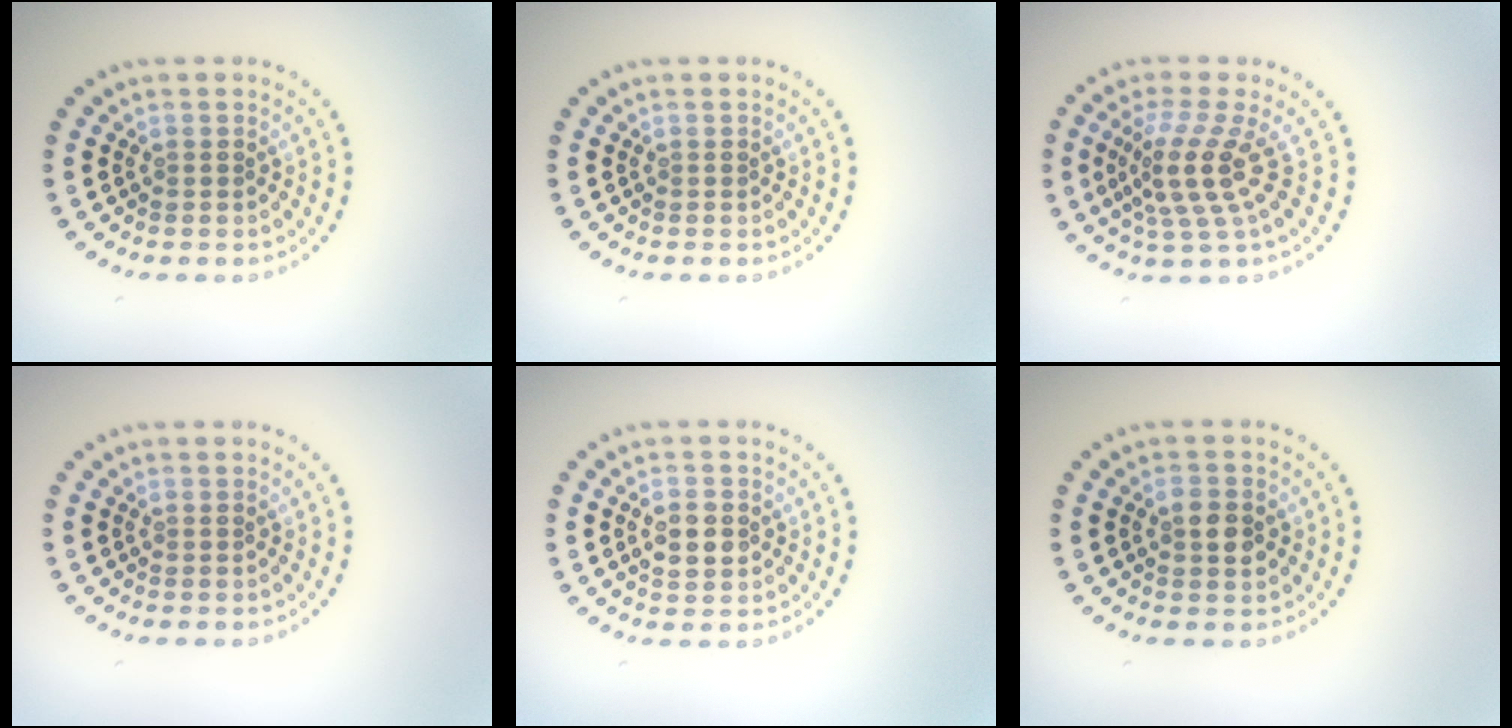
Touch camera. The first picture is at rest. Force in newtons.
{"total": 0.0}
{"total": 4.1, "press": 2.8, "slide": 3.0}
{"total": 0.0}
{"total": 2.4, "press": 2.3, "slide": 0.2}
{"total": 2.2, "press": 2.2, "slide": 0.2}